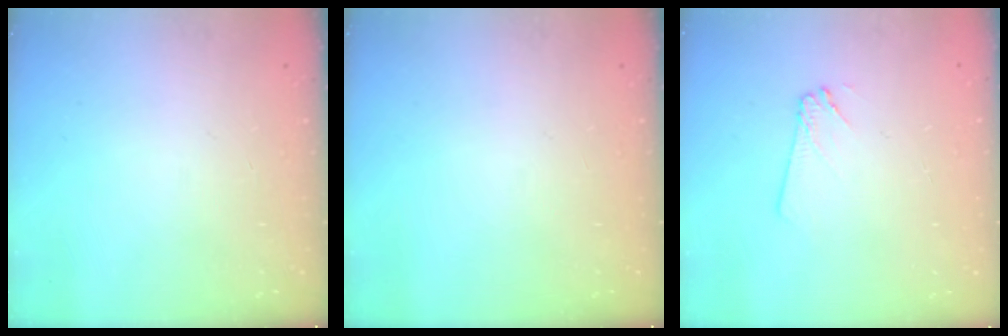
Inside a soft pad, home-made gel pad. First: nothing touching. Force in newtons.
{"total": 0.0}
{"total": 2.9, "press": 2.9, "slide": 0.4}